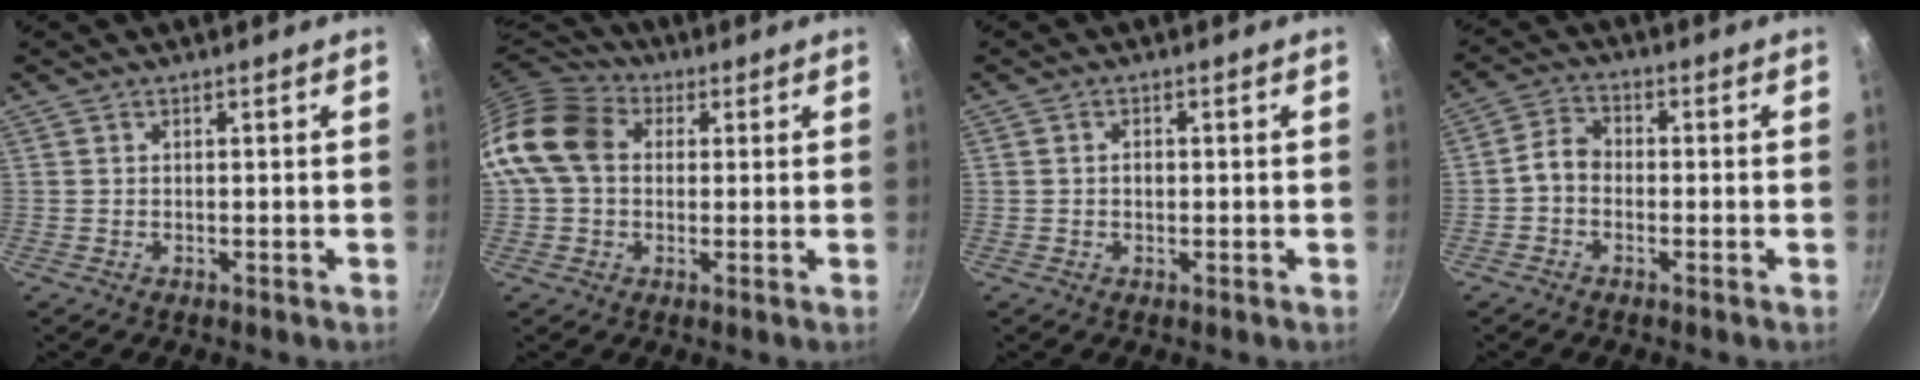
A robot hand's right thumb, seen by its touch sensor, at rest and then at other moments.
{"total": 13.2, "force": [1.8, 10.2, 8.3], "torque": [-0.139, 0.027, 0.015]}
{"total": 1.8, "force": [0.0, 1.3, 1.2], "torque": [-0.017, 0.006, 0.000]}
{"total": 4.3, "force": [-1.1, 3.2, 2.7], "torque": [-0.046, 0.025, -0.034]}